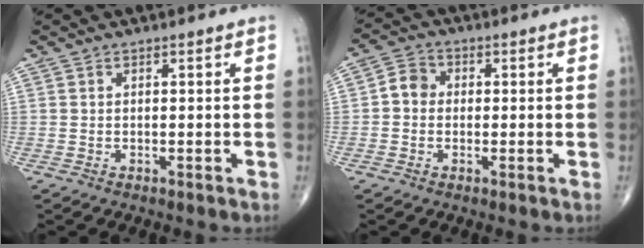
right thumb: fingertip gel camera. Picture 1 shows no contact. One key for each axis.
{"total": 4.2, "fx": -0.2, "fy": 3.6, "fz": 2.0, "tx": -0.022, "ty": 0.012, "tz": -0.013}